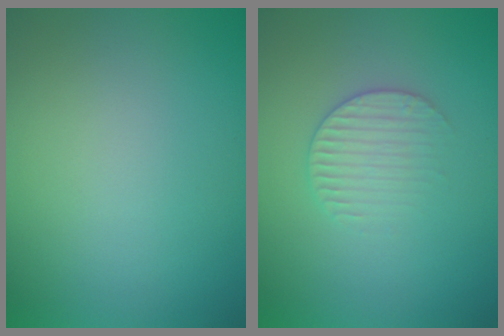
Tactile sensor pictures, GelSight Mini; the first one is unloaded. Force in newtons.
{"total": 2.2, "press": 2.1, "slide": 0.5}